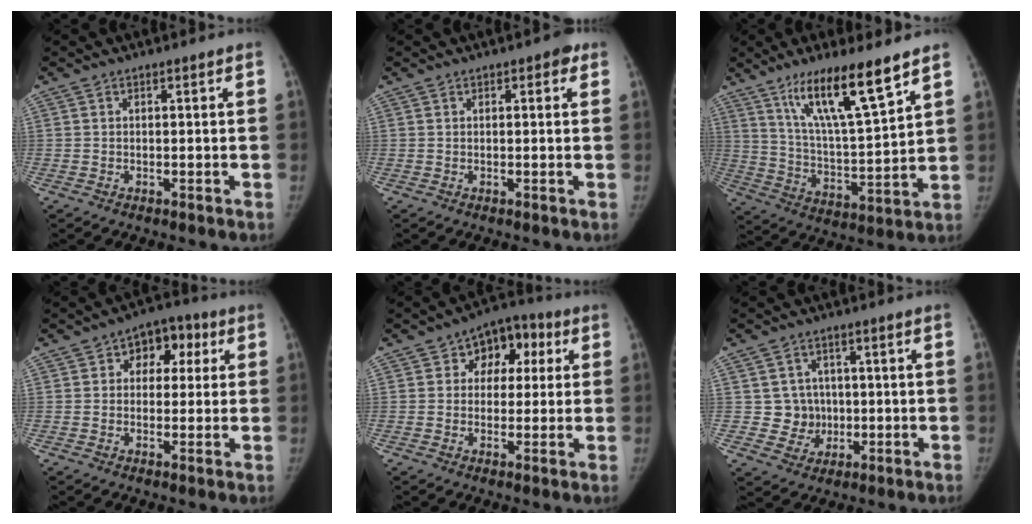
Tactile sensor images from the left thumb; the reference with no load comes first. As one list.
[{"total": 2.0, "force": [0.9, 1.0, 1.5], "torque": [-0.010, 0.001, 0.007]}, {"total": 15.9, "force": [10.4, 2.2, 11.8], "torque": [-0.197, -0.060, 0.194]}, {"total": 7.8, "force": [2.2, 5.8, 4.7], "torque": [-0.013, 0.011, 0.020]}, {"total": 9.1, "force": [2.6, 7.0, 5.2], "torque": [-0.015, 0.014, 0.026]}, {"total": 5.8, "force": [0.1, 5.8, 0.8], "torque": [0.025, 0.011, 0.005]}]